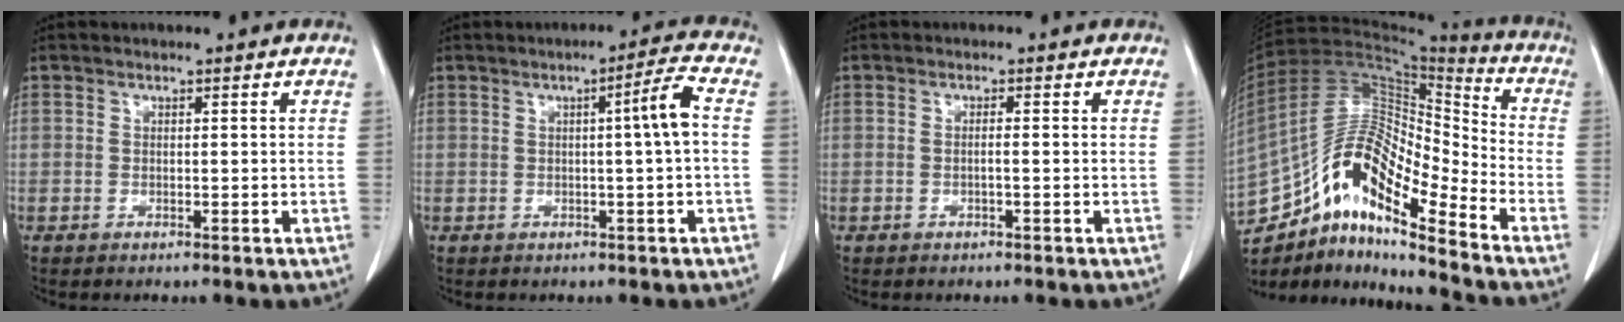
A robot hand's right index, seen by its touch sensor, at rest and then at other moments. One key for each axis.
{"total": 4.5, "fx": 0.2, "fy": -0.8, "fz": 4.4, "tx": -0.067, "ty": 0.005, "tz": 0.003}
{"total": 0.8, "fx": -0.1, "fy": 0.0, "fz": 0.8, "tx": -0.012, "ty": 0.003, "tz": 0.001}
{"total": 17.2, "fx": -11.4, "fy": 3.9, "fz": 12.3, "tx": -0.227, "ty": 0.038, "tz": -0.197}